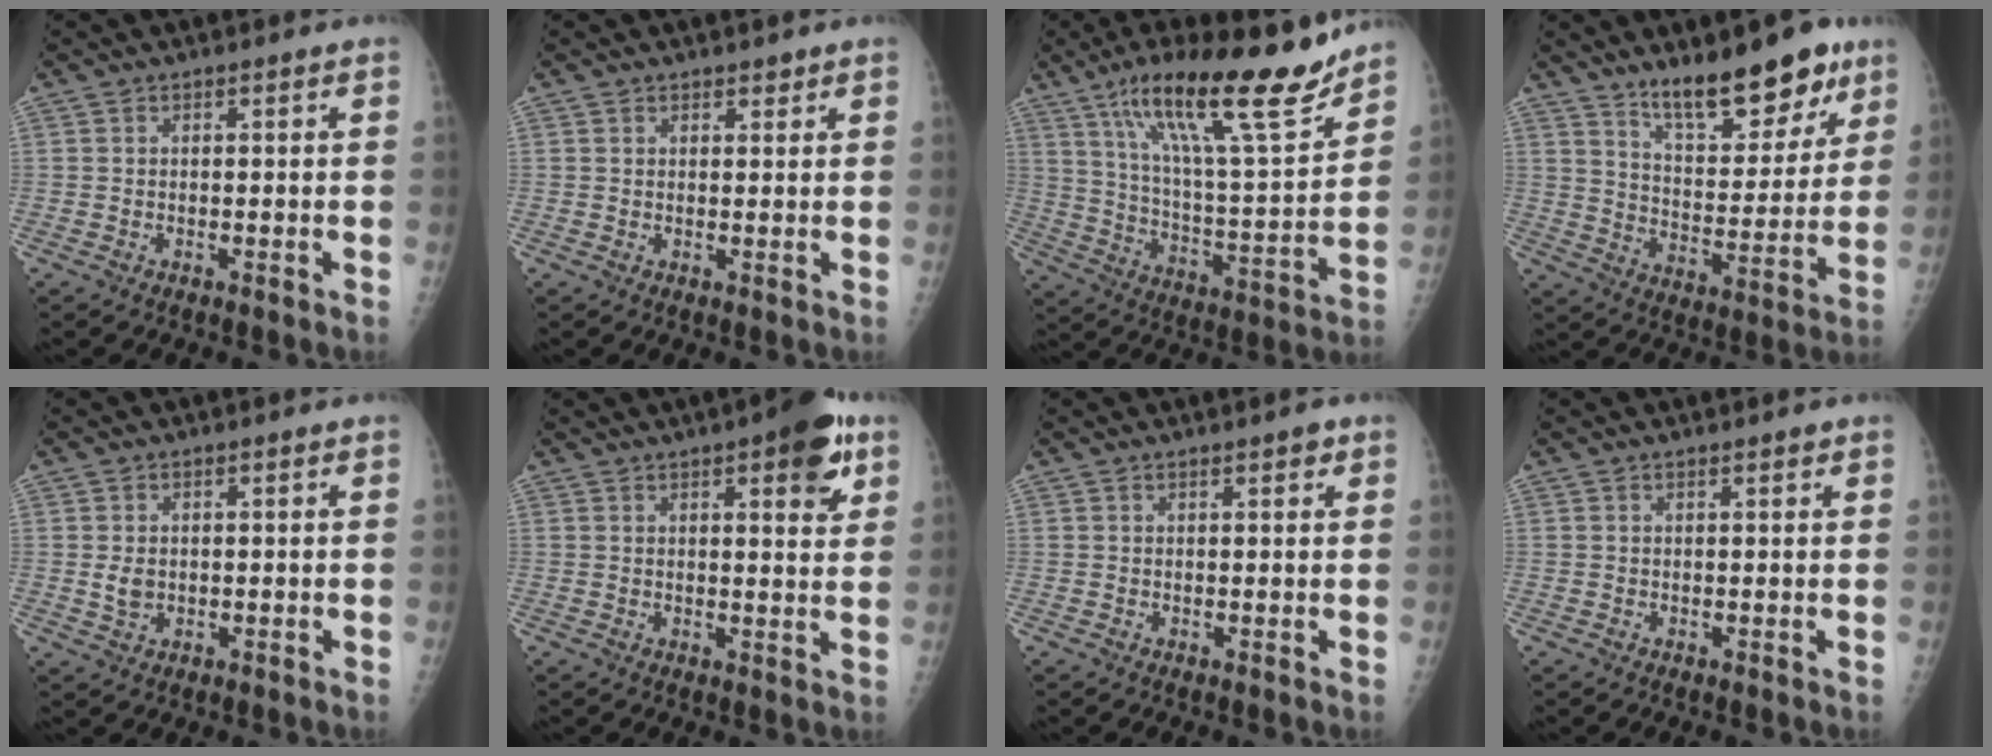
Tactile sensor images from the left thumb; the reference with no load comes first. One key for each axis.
{"total": 1.4, "fx": 1.1, "fy": 0.8, "fz": 0.3, "tx": 0.010, "ty": -0.007, "tz": 0.013}
{"total": 23.1, "fx": 15.7, "fy": 4.6, "fz": 16.3, "tx": -0.247, "ty": -0.067, "tz": 0.264}
{"total": 16.5, "fx": 11.7, "fy": 6.2, "fz": 9.8, "tx": -0.096, "ty": -0.079, "tz": 0.190}
{"total": 2.6, "fx": 0.2, "fy": 2.0, "fz": 1.7, "tx": -0.024, "ty": -0.004, "tz": 0.010}
{"total": 9.7, "fx": 4.9, "fy": 3.1, "fz": 7.7, "tx": -0.077, "ty": -0.016, "tz": 0.056}
{"total": 1.6, "fx": 1.0, "fy": 0.5, "fz": 1.1, "tx": -0.012, "ty": -0.004, "tz": 0.013}
{"total": 0.9, "fx": 0.7, "fy": 0.2, "fz": 0.5, "tx": -0.006, "ty": -0.003, "tz": 0.011}